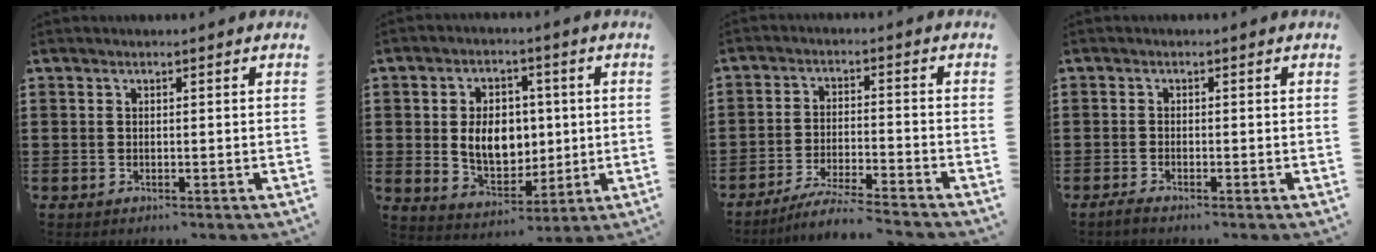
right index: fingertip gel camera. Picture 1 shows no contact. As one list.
[{"total": 8.0, "force": [0.4, 5.6, 5.7], "torque": [-0.101, 0.006, 0.003]}, {"total": 4.9, "force": [-4.7, -0.4, 1.5], "torque": [-0.033, -0.009, -0.093]}, {"total": 0.9, "force": [-0.8, -0.1, 0.5], "torque": [-0.010, -0.008, -0.013]}]